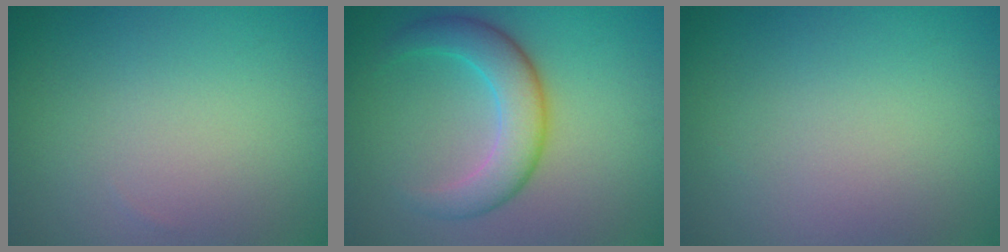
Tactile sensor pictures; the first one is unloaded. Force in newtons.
{"total": 5.1, "press": 5.1, "slide": 0.1}
{"total": 0.0}